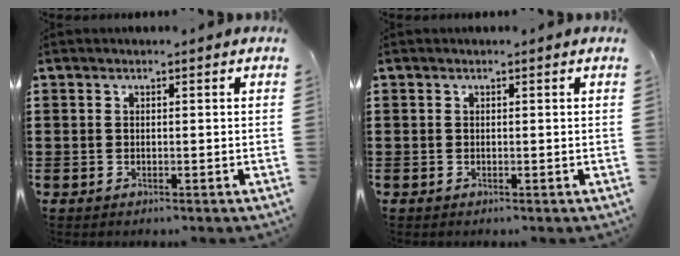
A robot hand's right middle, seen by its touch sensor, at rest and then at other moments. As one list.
[{"total": 0.0}]